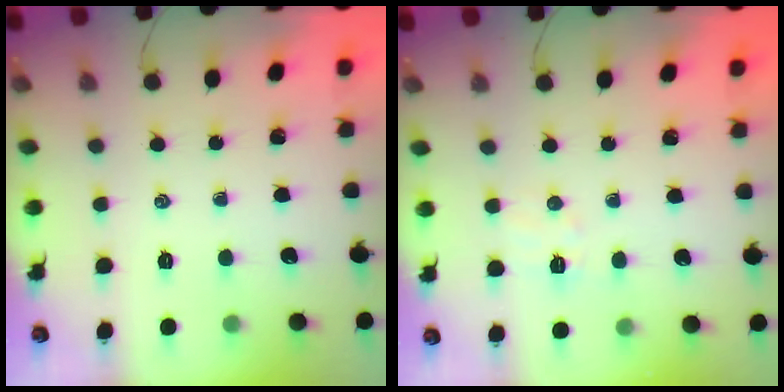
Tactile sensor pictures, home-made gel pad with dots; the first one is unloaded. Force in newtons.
{"total": 4.5, "press": 4.4, "slide": 1.0}